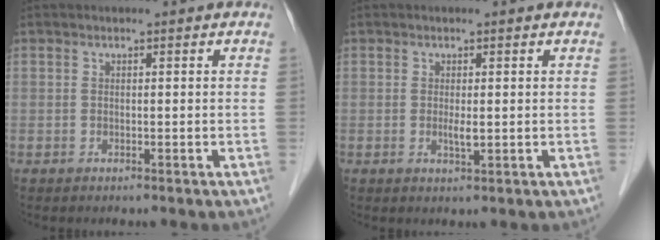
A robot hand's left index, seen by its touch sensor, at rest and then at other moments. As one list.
[{"total": 1.6, "force": [0.0, 0.3, 1.5], "torque": [-0.032, -0.003, 0.003]}]